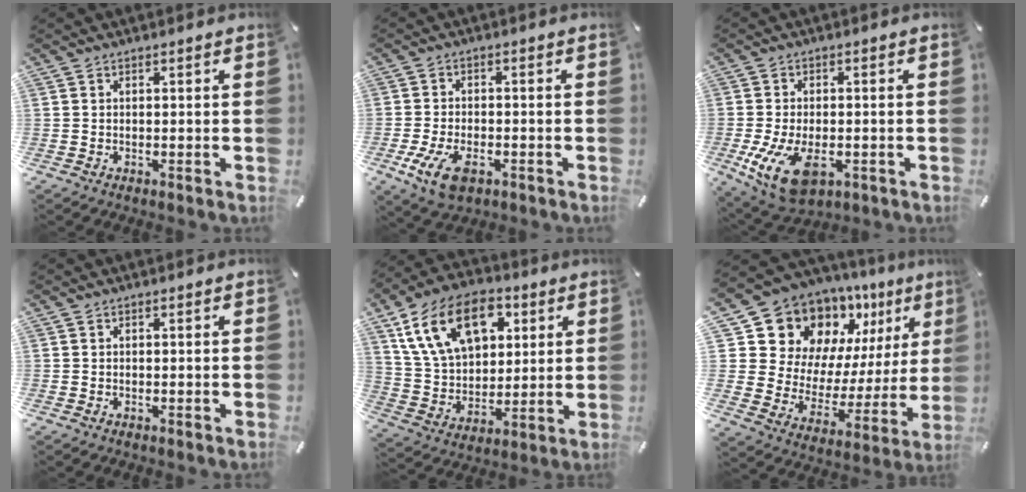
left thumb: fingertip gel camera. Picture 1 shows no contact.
{"total": 7.9, "force": [-3.4, 4.6, 5.5], "torque": [-0.128, 0.003, -0.063]}
{"total": 11.1, "force": [-3.3, 6.5, 8.4], "torque": [-0.180, -0.006, -0.056]}
{"total": 0.0}
{"total": 18.4, "force": [7.8, 12.4, 11.1], "torque": [-0.221, -0.013, 0.143]}
{"total": 16.6, "force": [12.3, 10.4, 4.3], "torque": [-0.072, -0.116, 0.230]}